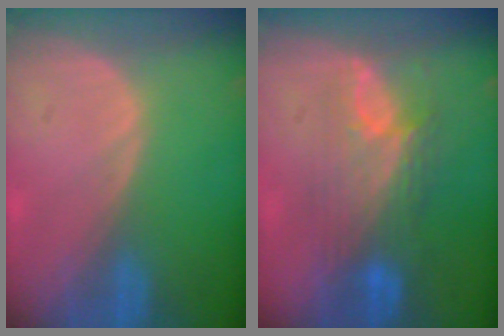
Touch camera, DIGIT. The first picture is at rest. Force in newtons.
{"total": 7.6, "press": 7.4, "slide": 1.5}